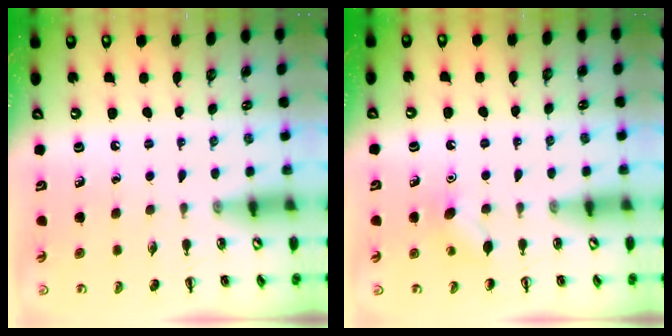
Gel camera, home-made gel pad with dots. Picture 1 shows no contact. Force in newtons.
{"total": 5.5, "press": 5.3, "slide": 1.5}